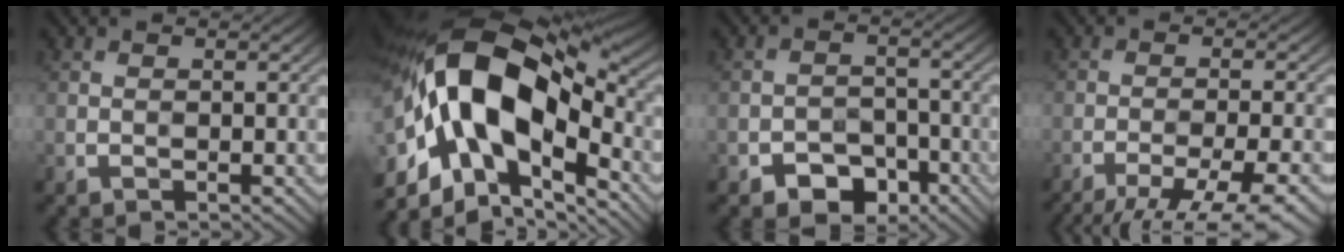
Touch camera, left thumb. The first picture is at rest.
{"total": 19.9, "force": [-2.5, 11.4, 16.1], "torque": [-0.332, -0.001, -0.032]}
{"total": 4.9, "force": [-3.4, 3.0, 1.7], "torque": [-0.026, -0.001, -0.061]}
{"total": 10.9, "force": [-8.6, 2.3, 6.2], "torque": [-0.097, -0.011, -0.108]}